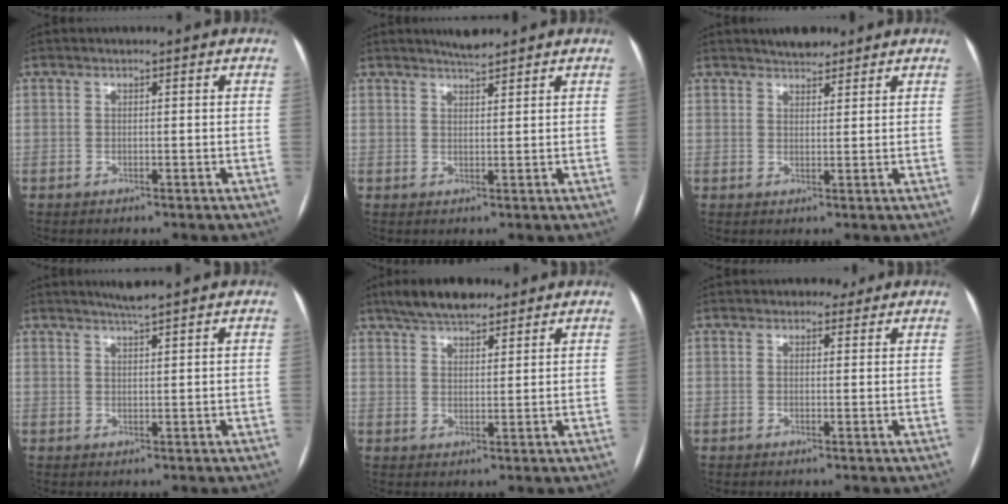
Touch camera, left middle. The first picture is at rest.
{"total": 2.6, "force": [2.4, 0.1, 0.9], "torque": [-0.019, 0.003, 0.042]}
{"total": 3.7, "force": [3.2, 1.4, 1.2], "torque": [-0.020, 0.008, 0.050]}
{"total": 2.4, "force": [2.1, -0.5, 1.1], "torque": [-0.019, 0.003, 0.038]}
{"total": 7.6, "force": [6.0, 2.6, 3.9], "torque": [-0.069, 0.017, 0.104]}
{"total": 1.9, "force": [1.4, 1.2, 0.3], "torque": [-0.001, 0.004, 0.015]}